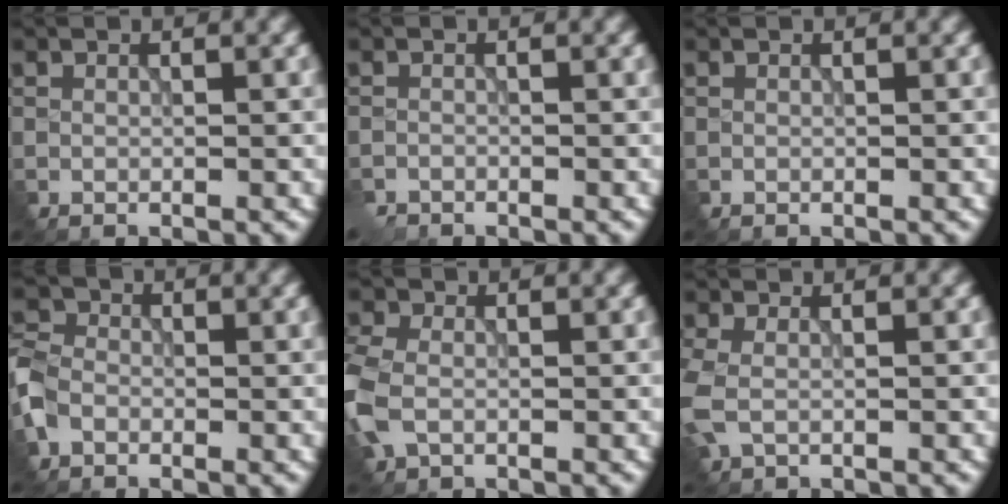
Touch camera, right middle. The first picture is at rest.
{"total": 2.1, "force": [-2.1, 0.1, 0.0], "torque": [-0.015, -0.004, -0.039]}
{"total": 0.0}
{"total": 3.6, "force": [-1.8, 2.7, 1.6], "torque": [-0.048, 0.007, -0.054]}
{"total": 4.1, "force": [-0.9, 3.0, 2.7], "torque": [-0.088, -0.001, -0.029]}
{"total": 2.4, "force": [-0.1, 1.4, 2.0], "torque": [-0.067, -0.003, -0.008]}